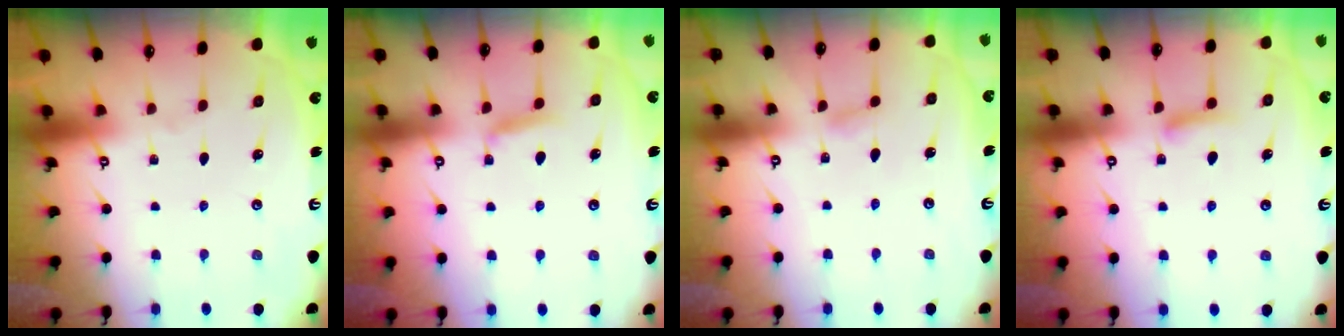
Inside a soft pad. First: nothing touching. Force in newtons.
{"total": 5.7, "press": 5.6, "slide": 0.8}
{"total": 4.7, "press": 4.7, "slide": 0.5}
{"total": 6.8, "press": 6.7, "slide": 0.9}